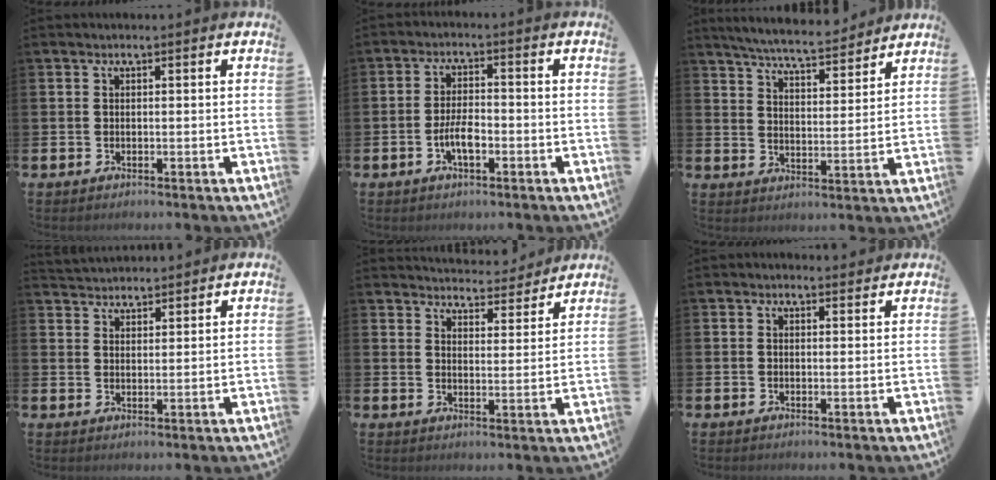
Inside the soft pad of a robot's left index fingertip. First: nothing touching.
{"total": 4.1, "force": [-1.4, 1.7, 3.4], "torque": [-0.064, 0.003, -0.028]}
{"total": 6.8, "force": [6.6, 0.5, 1.7], "torque": [-0.050, -0.037, 0.115]}
{"total": 3.2, "force": [3.1, 0.6, -0.2], "torque": [-0.004, -0.013, 0.058]}
{"total": 4.8, "force": [4.8, 0.6, 0.0], "torque": [-0.006, -0.039, 0.082]}
{"total": 1.1, "force": [1.0, 0.3, 0.2], "torque": [0.005, -0.001, 0.017]}